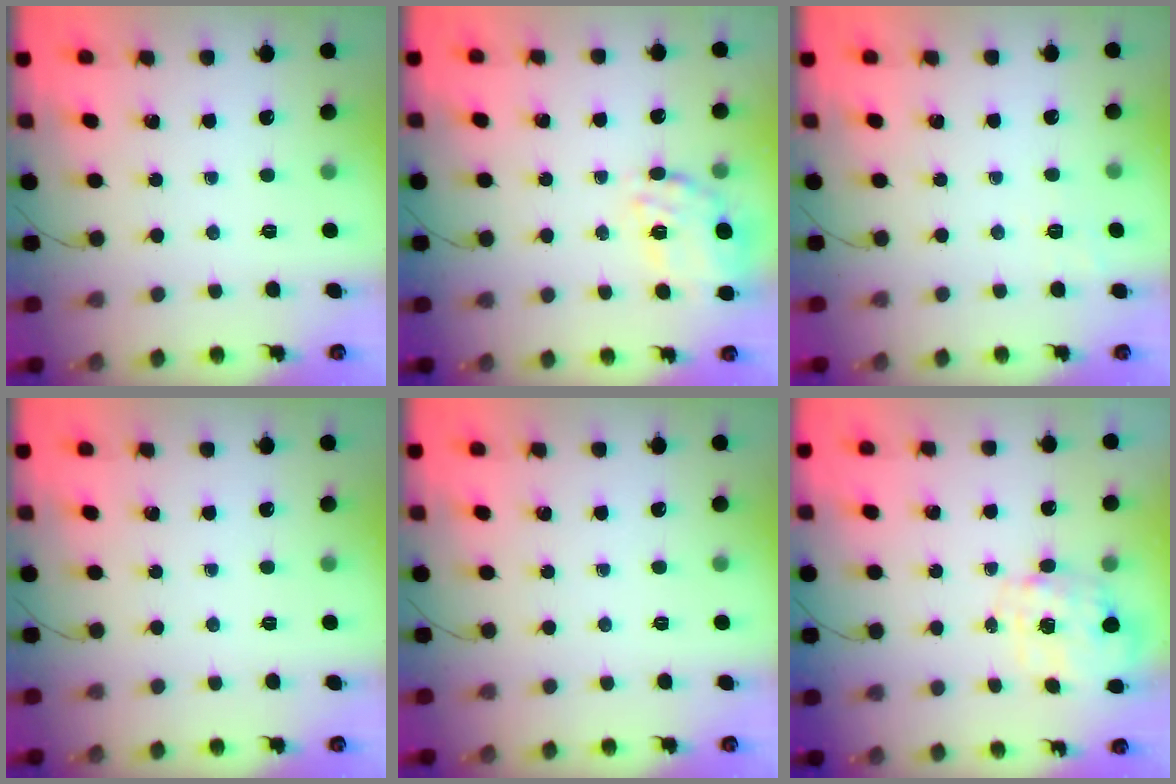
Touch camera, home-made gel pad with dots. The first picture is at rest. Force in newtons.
{"total": 17.7, "press": 17.5, "slide": 2.9}
{"total": 2.2, "press": 0.9, "slide": 2.0}
{"total": 0.0}
{"total": 0.0}
{"total": 2.8, "press": 2.6, "slide": 0.9}